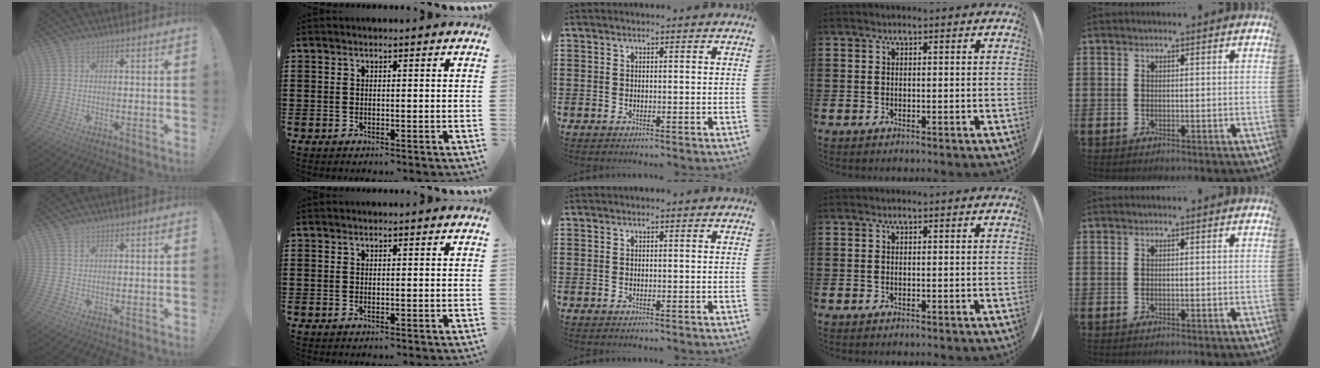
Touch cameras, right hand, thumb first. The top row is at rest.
{"thumb": {"total": 0.9, "force": [0.7, 0.3, 0.5], "torque": [-0.008, -0.001, 0.012]}}